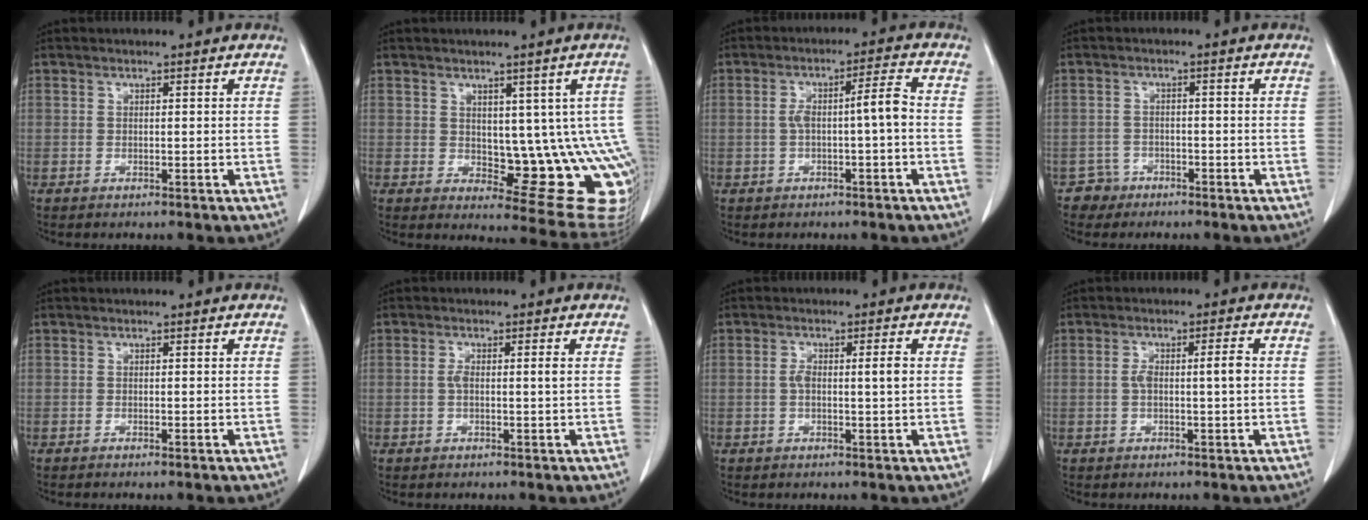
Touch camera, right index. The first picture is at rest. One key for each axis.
{"total": 12.5, "fx": 0.1, "fy": 6.0, "fz": 10.9, "tx": -0.099, "ty": 0.002, "tz": 0.018}
{"total": 5.4, "fx": -0.5, "fy": 0.4, "fz": 5.4, "tx": -0.096, "ty": 0.024, "tz": -0.005}
{"total": 2.6, "fx": -1.7, "fy": 1.8, "fz": -0.7, "tx": 0.018, "ty": 0.011, "tz": -0.029}
{"total": 0.0}
{"total": 2.4, "fx": 0.1, "fy": 0.3, "fz": 2.3, "tx": -0.048, "ty": 0.003, "tz": 0.003}
{"total": 3.7, "fx": 0.2, "fy": 0.5, "fz": 3.6, "tx": -0.069, "ty": 0.007, "tz": 0.004}
{"total": 4.2, "fx": 0.1, "fy": 0.5, "fz": 4.2, "tx": -0.080, "ty": 0.012, "tz": 0.003}